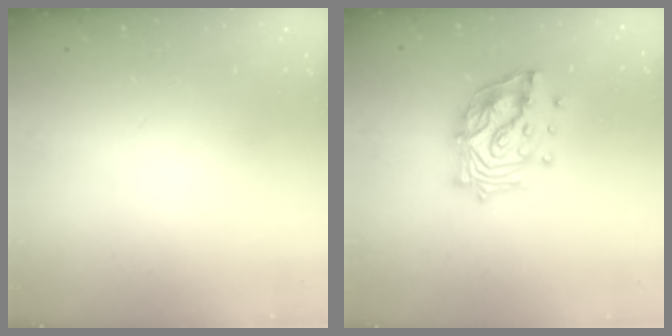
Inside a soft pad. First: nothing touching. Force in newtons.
{"total": 15.2, "press": 15.1, "slide": 1.7}